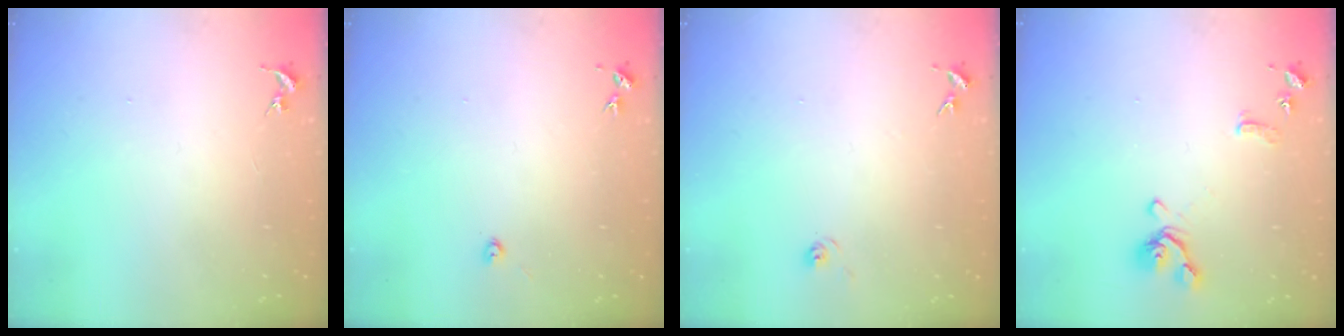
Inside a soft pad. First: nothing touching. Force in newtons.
{"total": 2.2, "press": 2.2, "slide": 0.3}
{"total": 5.8, "press": 5.8, "slide": 0.5}
{"total": 11.3, "press": 11.2, "slide": 1.3}